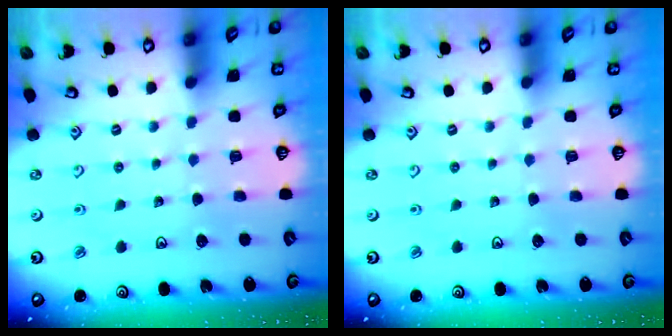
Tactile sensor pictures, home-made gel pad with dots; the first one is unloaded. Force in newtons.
{"total": 0.0}